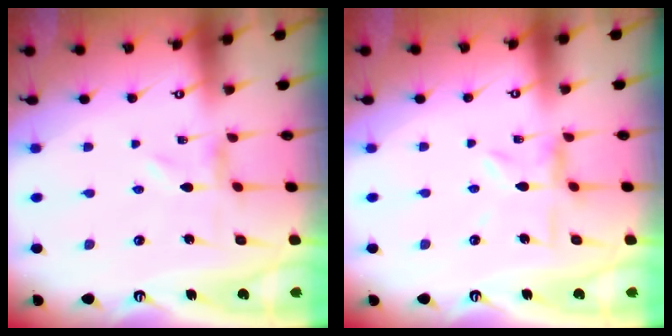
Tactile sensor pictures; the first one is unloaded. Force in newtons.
{"total": 5.8, "press": 5.7, "slide": 0.6}